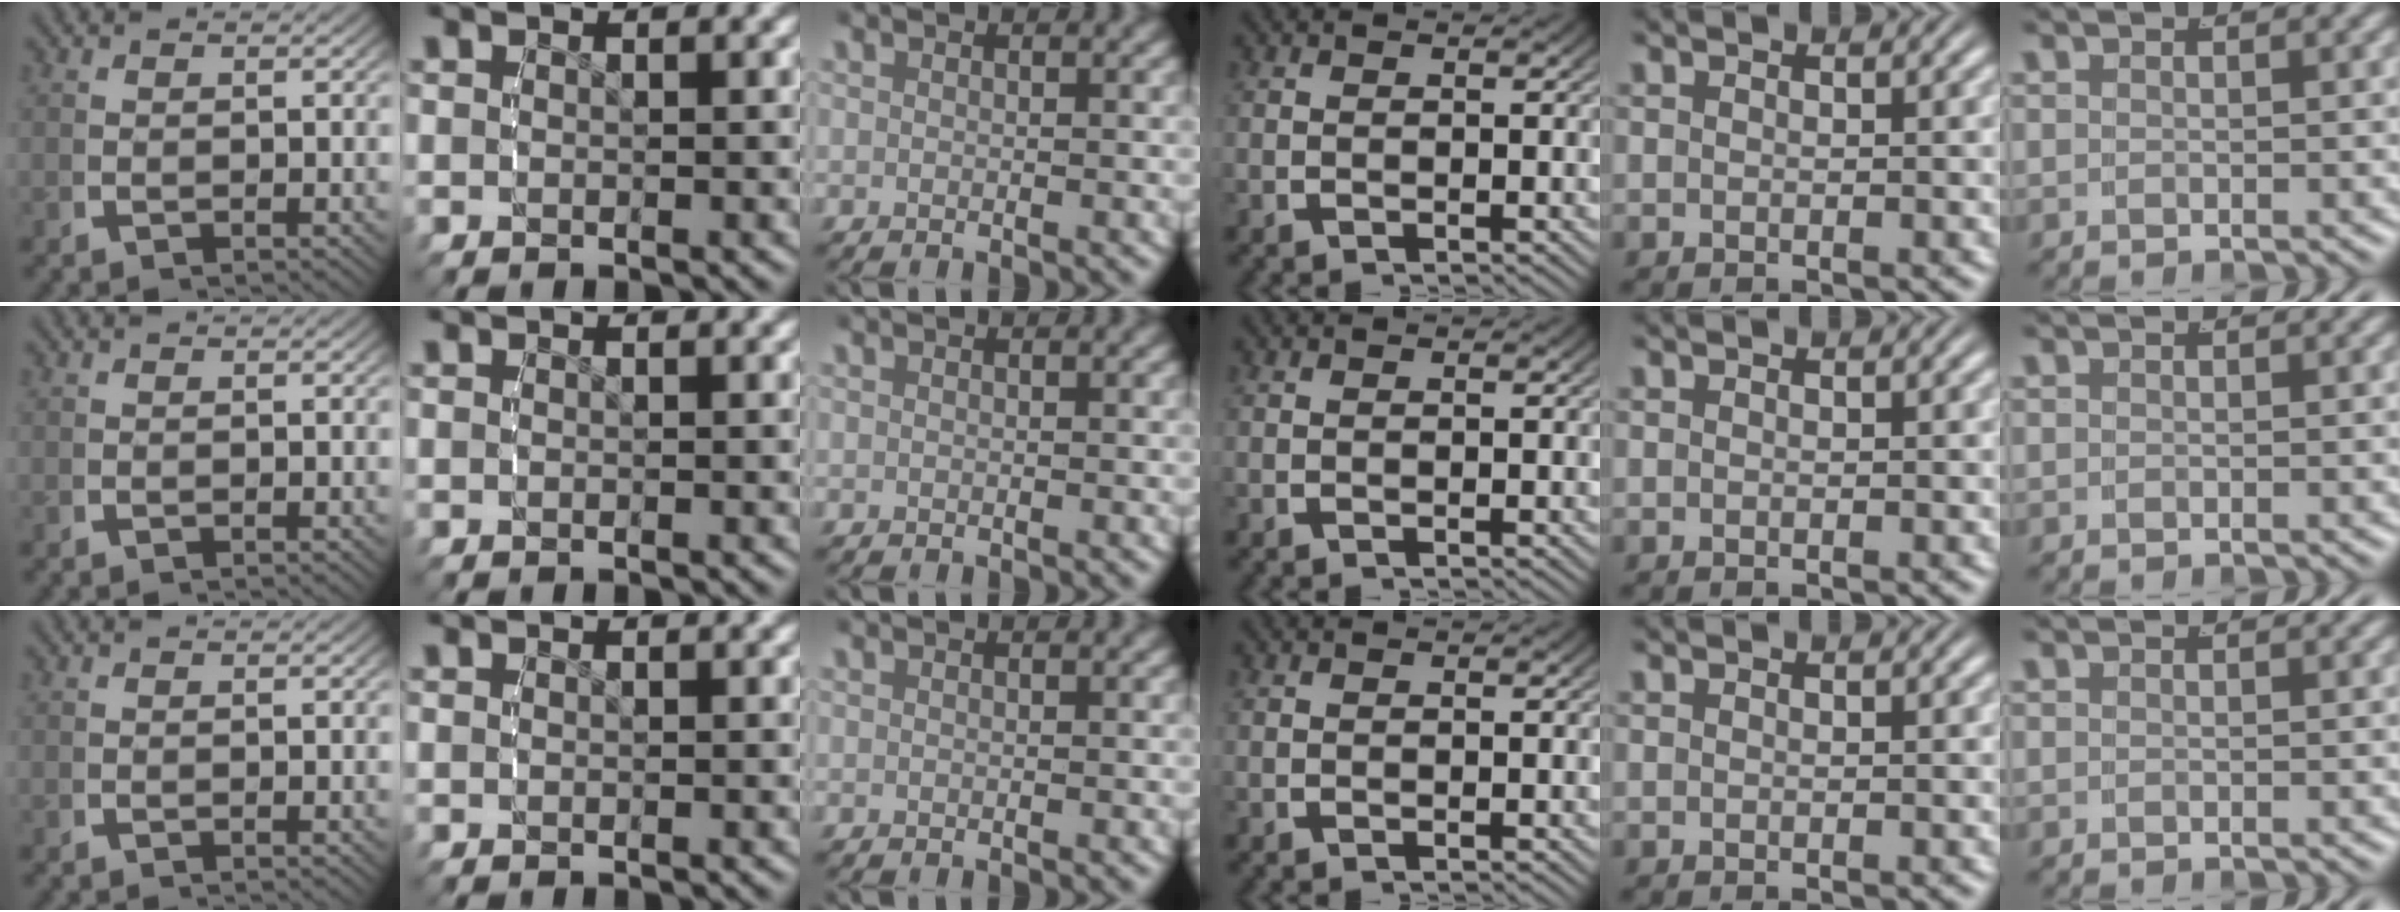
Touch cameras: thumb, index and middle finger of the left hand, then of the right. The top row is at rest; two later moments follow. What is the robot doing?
{"motion": "reach", "object": "glasses case"}